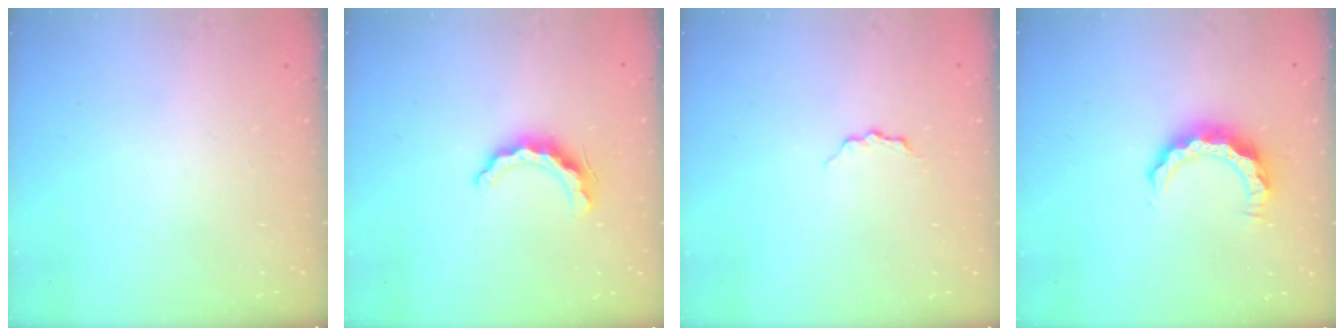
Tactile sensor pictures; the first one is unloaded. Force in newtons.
{"total": 8.8, "press": 8.7, "slide": 0.4}
{"total": 4.0, "press": 3.9, "slide": 0.5}
{"total": 7.6, "press": 7.6, "slide": 0.8}